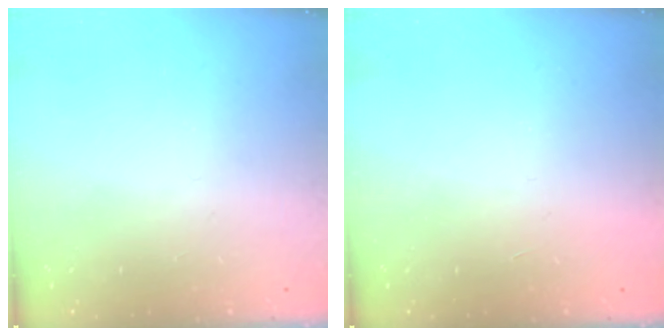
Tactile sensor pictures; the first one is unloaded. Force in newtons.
{"total": 1.5, "press": 1.5, "slide": 0.1}